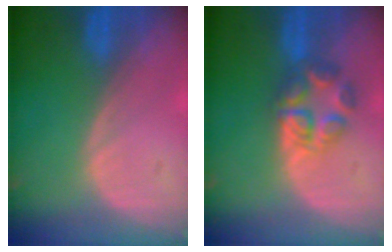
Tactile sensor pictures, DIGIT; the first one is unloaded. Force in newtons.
{"total": 5.6, "press": 5.6, "slide": 0.4}